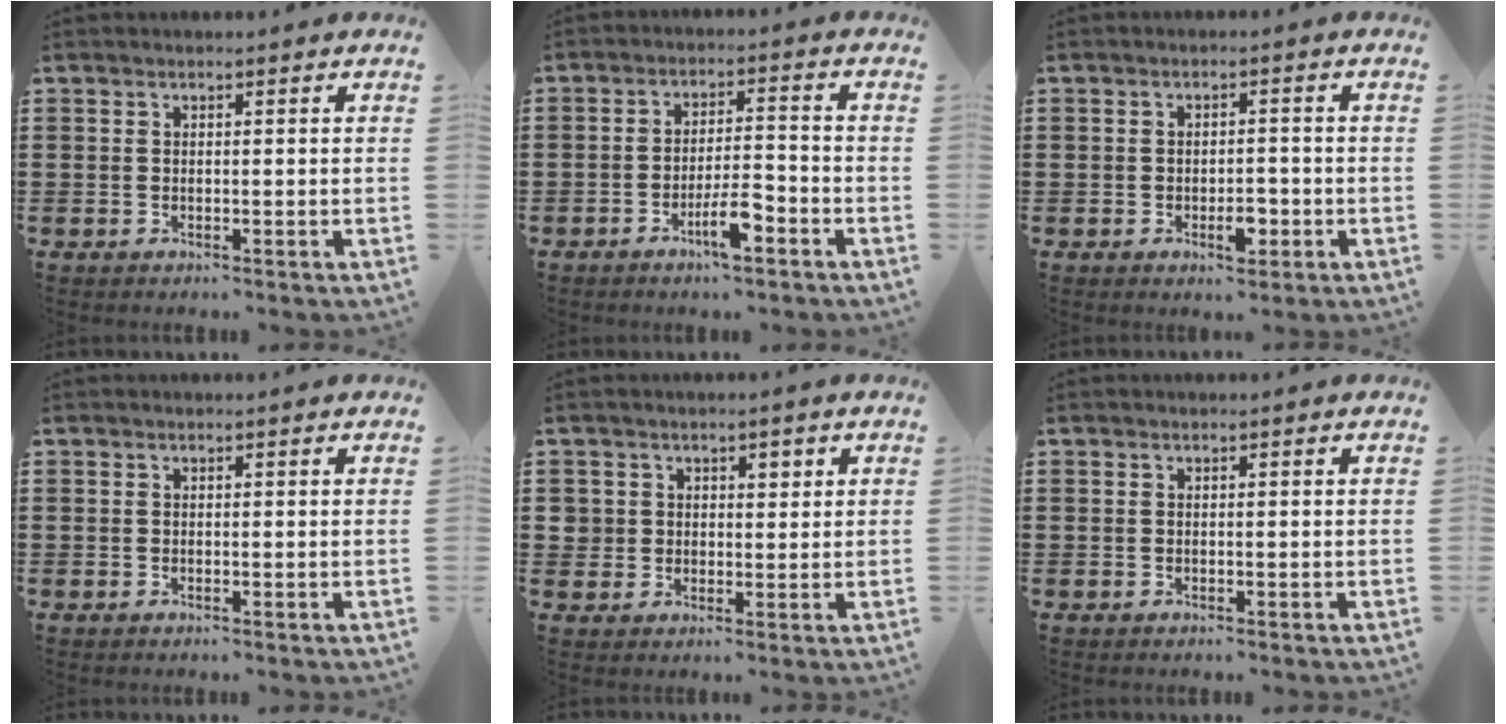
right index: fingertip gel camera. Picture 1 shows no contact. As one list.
[{"total": 6.1, "force": [-3.3, 1.5, 4.9], "torque": [-0.091, 0.003, -0.060]}, {"total": 3.7, "force": [-1.6, 1.8, 2.8], "torque": [-0.046, 0.005, -0.027]}, {"total": 0.0}, {"total": 2.8, "force": [1.0, 2.7, 0.3], "torque": [-0.021, 0.012, 0.016]}, {"total": 0.0}]